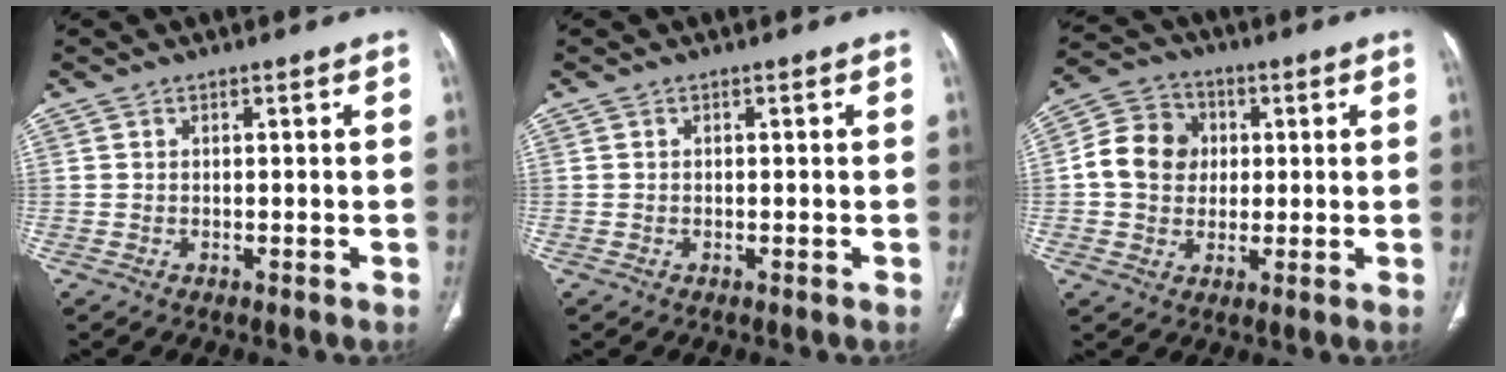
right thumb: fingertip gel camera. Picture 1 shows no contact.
{"total": 0.0}
{"total": 10.6, "force": [0.8, 9.2, 5.2], "torque": [-0.073, 0.016, 0.006]}